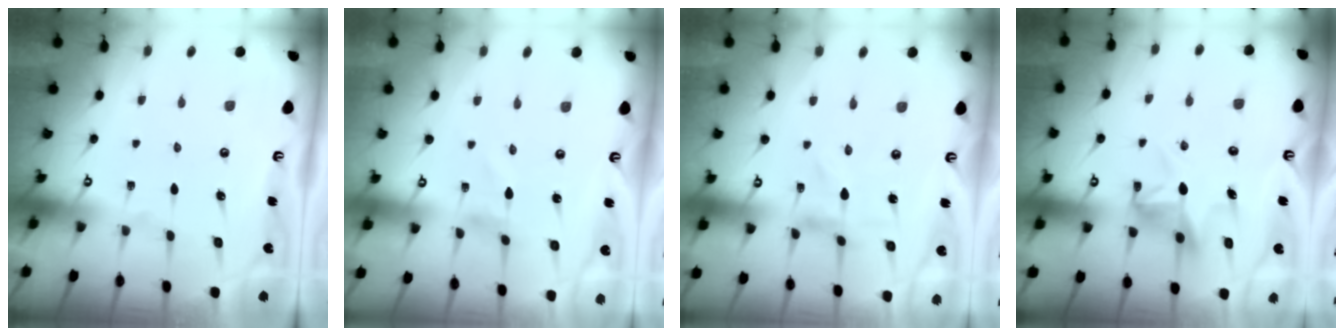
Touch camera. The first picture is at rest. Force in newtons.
{"total": 1.4, "press": 1.4, "slide": 0.1}
{"total": 0.0}
{"total": 10.2, "press": 10.2, "slide": 0.5}